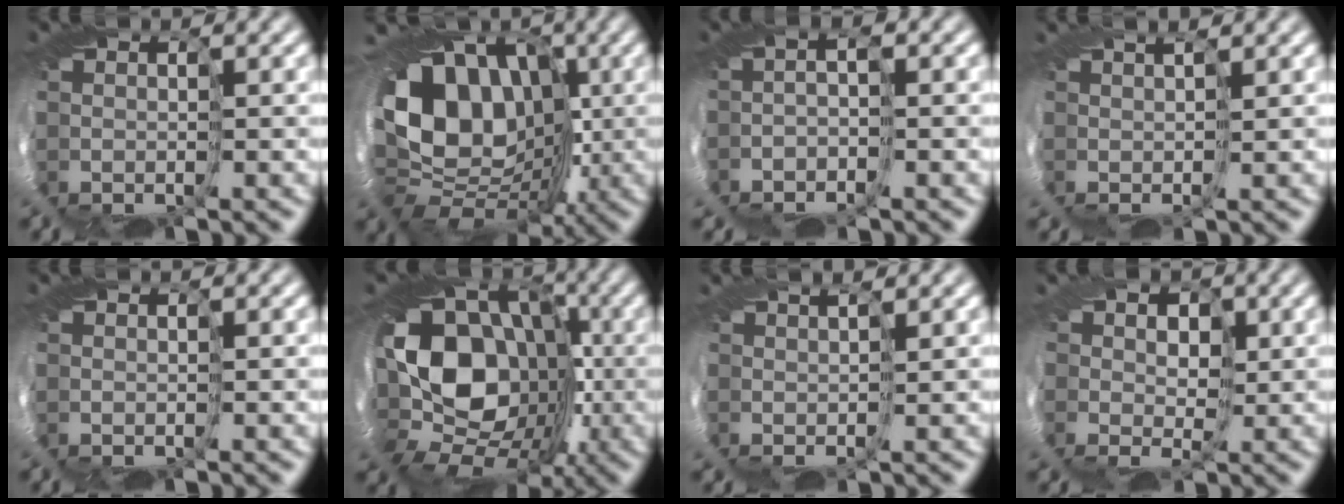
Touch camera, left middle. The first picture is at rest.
{"total": 10.0, "force": [1.5, 8.0, 5.8], "torque": [-0.074, 0.019, -0.009]}
{"total": 1.8, "force": [-1.2, -1.3, 0.0], "torque": [0.015, 0.003, -0.032]}
{"total": 3.0, "force": [1.9, -2.1, -1.0], "torque": [0.024, 0.024, 0.004]}
{"total": 0.0}
{"total": 16.1, "force": [-0.7, 13.2, 9.2], "torque": [-0.116, -0.013, -0.067]}
{"total": 2.9, "force": [2.0, -1.9, -0.8], "torque": [0.017, 0.023, 0.007]}
{"total": 2.3, "force": [1.4, 1.4, 1.1], "torque": [0.004, 0.015, -0.007]}